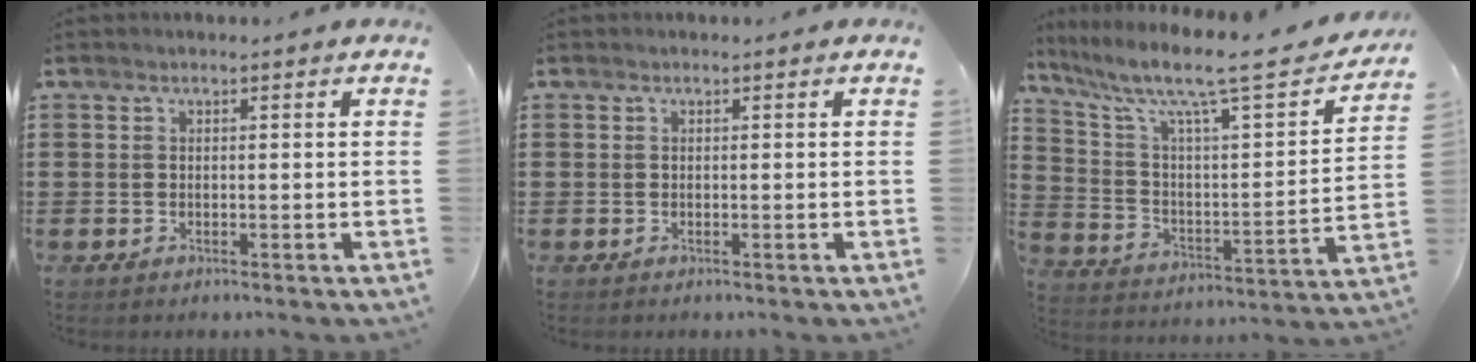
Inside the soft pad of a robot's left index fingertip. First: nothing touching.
{"total": 0.0}
{"total": 10.7, "force": [8.2, 1.4, 6.8], "torque": [-0.155, -0.054, 0.128]}